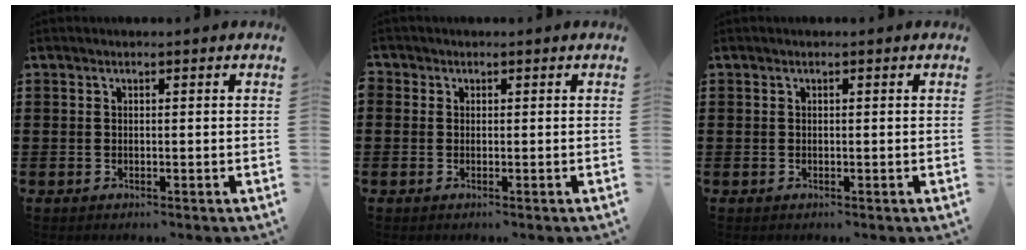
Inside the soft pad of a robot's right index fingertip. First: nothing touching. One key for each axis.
{"total": 0.7, "fx": -0.3, "fy": 0.6, "fz": 0.0, "tx": 0.000, "ty": 0.004, "tz": -0.007}
{"total": 0.0}